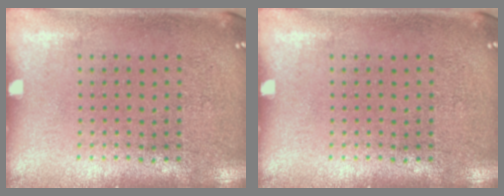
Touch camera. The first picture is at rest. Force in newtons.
{"total": 0.0}